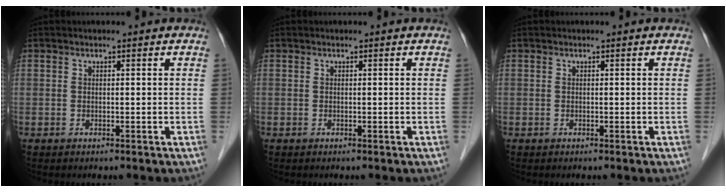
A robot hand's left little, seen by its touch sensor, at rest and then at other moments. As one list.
[{"total": 0.0}, {"total": 0.0}]